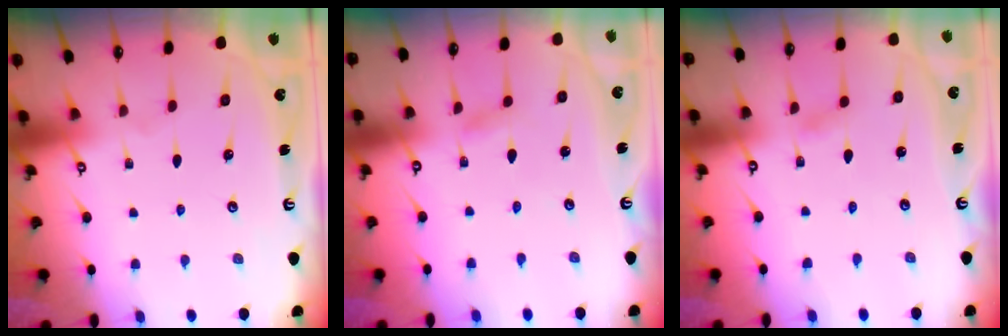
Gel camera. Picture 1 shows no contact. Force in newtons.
{"total": 2.1, "press": 2.1, "slide": 0.2}
{"total": 1.8, "press": 1.8, "slide": 0.2}